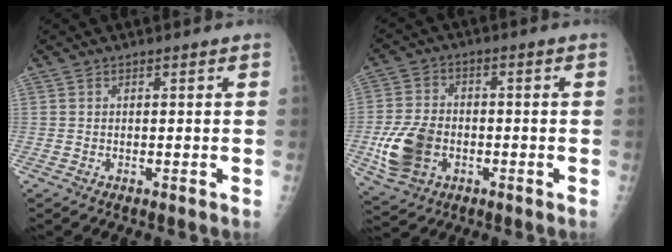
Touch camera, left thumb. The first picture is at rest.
{"total": 10.6, "force": [-2.8, 7.6, 6.8], "torque": [-0.130, 0.007, -0.046]}